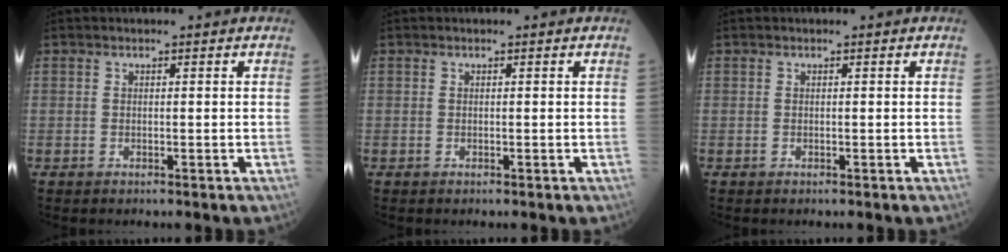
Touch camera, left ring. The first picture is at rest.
{"total": 0.0}
{"total": 0.0}